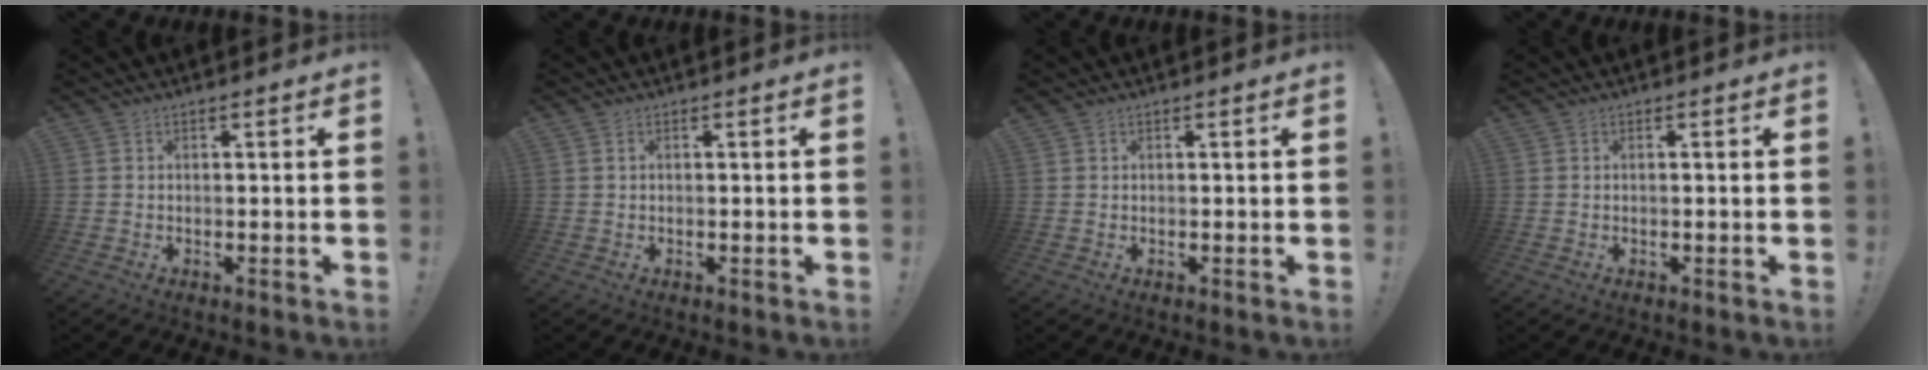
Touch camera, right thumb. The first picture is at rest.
{"total": 0.6, "force": [0.3, 0.1, 0.5], "torque": [-0.018, 0.004, 0.006]}
{"total": 0.0}
{"total": 0.0}